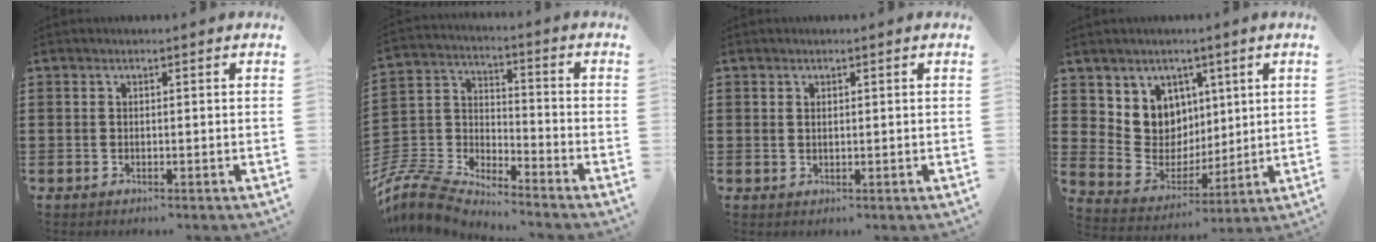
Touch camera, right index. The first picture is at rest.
{"total": 7.8, "force": [-7.6, 1.2, 1.6], "torque": [-0.072, -0.011, -0.163]}
{"total": 0.7, "force": [0.3, 0.4, 0.4], "torque": [-0.009, 0.003, 0.006]}
{"total": 8.0, "force": [3.6, 7.2, 0.7], "torque": [-0.056, -0.033, 0.074]}